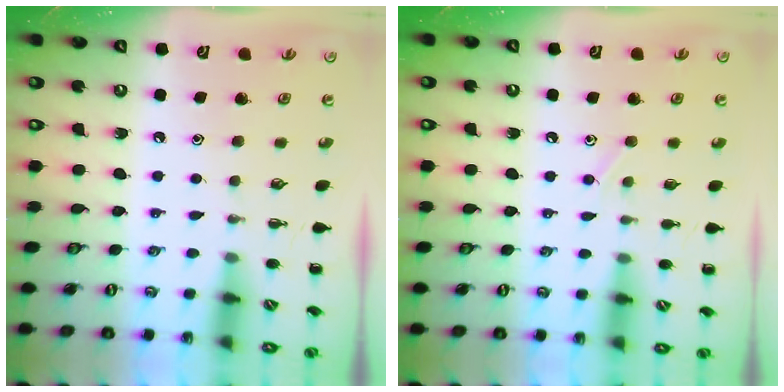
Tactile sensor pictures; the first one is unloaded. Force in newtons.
{"total": 4.0, "press": 3.8, "slide": 1.2}